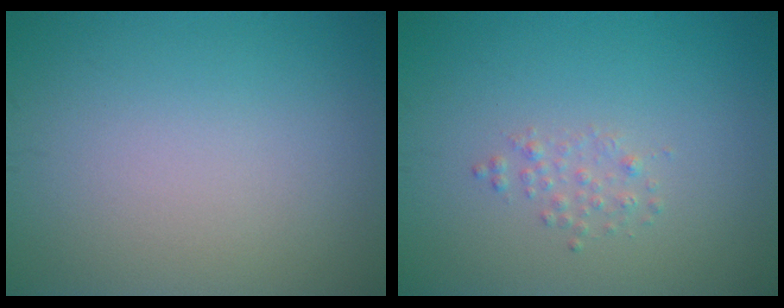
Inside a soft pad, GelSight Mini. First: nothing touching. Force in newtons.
{"total": 1.0, "press": 1.0, "slide": 0.1}